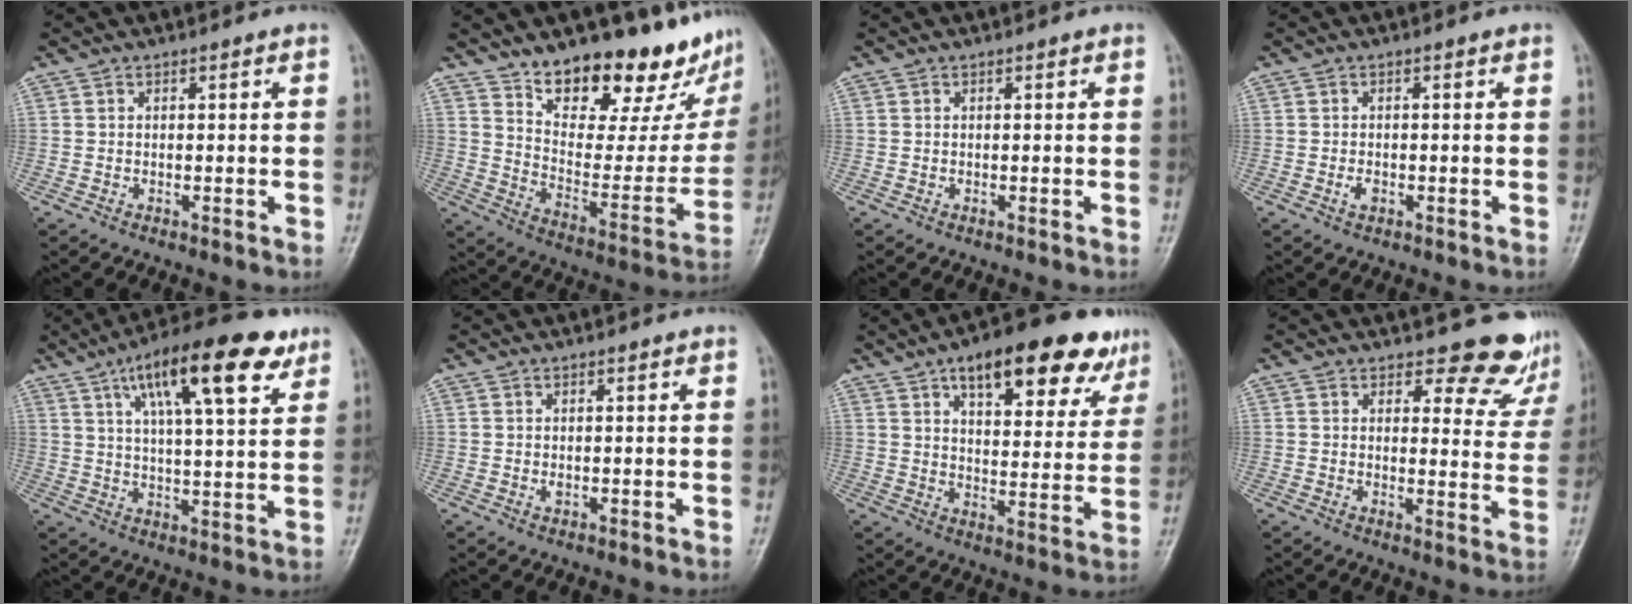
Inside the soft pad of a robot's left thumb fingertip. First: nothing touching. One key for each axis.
{"total": 23.9, "fx": 17.5, "fy": 9.2, "fz": 13.5, "tx": -0.149, "ty": -0.107, "tz": 0.256}
{"total": 0.0}
{"total": 1.5, "fx": -0.5, "fy": 0.9, "fz": 1.0, "tx": -0.019, "ty": 0.000, "tz": -0.010}
{"total": 18.0, "fx": 9.5, "fy": 5.4, "fz": 14.3, "tx": -0.203, "ty": -0.018, "tz": 0.147}
{"total": 0.9, "fx": 0.1, "fy": 0.6, "fz": 0.7, "tx": -0.009, "ty": -0.001, "tz": 0.003}
{"total": 20.5, "fx": 12.2, "fy": 8.3, "fz": 14.2, "tx": -0.153, "ty": -0.023, "tz": 0.175}
{"total": 10.4, "fx": 9.5, "fy": 3.9, "fz": 1.5, "tx": 0.028, "ty": -0.077, "tz": 0.087}